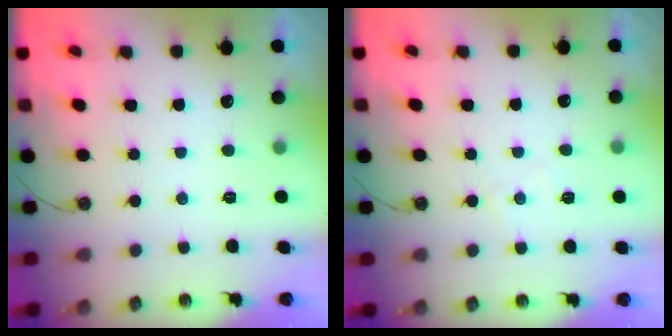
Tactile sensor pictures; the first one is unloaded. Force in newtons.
{"total": 4.2, "press": 4.2, "slide": 0.7}